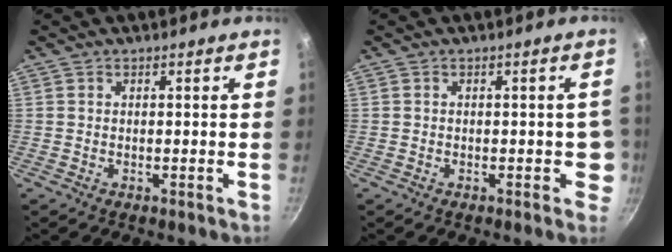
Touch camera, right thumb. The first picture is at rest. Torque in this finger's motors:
{"motor_torque": [0.67, 0.82, 0.49, -0.52, 0.01]}